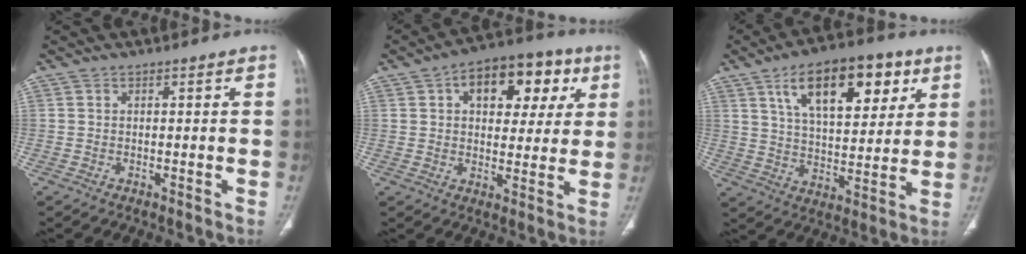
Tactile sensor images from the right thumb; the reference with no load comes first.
{"total": 16.0, "force": [6.0, 9.5, 11.4], "torque": [-0.107, 0.008, 0.083]}
{"total": 19.4, "force": [8.9, 9.4, 14.4], "torque": [-0.181, -0.022, 0.149]}